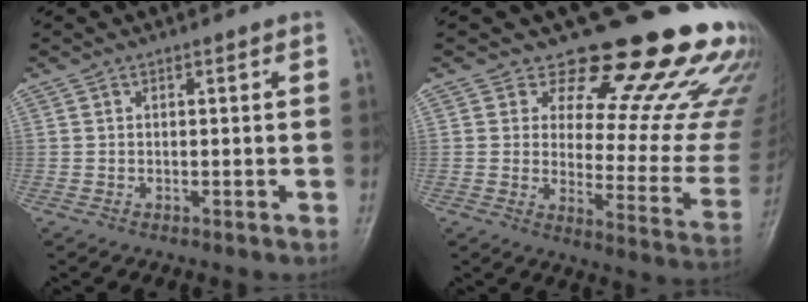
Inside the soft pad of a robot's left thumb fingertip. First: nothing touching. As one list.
[{"total": 23.8, "force": [17.8, 9.3, 12.7], "torque": [-0.122, -0.119, 0.216]}]